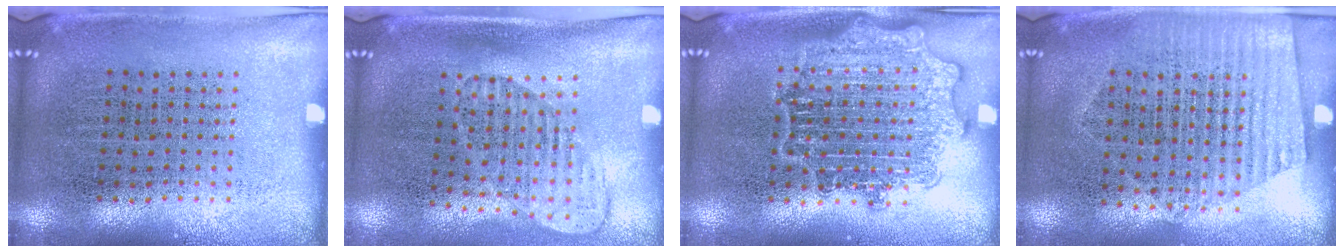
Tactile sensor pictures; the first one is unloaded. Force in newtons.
{"total": 1.4, "press": 1.1, "slide": 0.9}
{"total": 2.4, "press": 2.4, "slide": 0.3}
{"total": 1.5, "press": 1.2, "slide": 0.9}